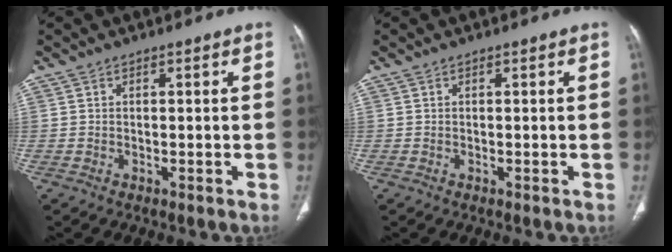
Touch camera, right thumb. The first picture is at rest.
{"total": 0.0}